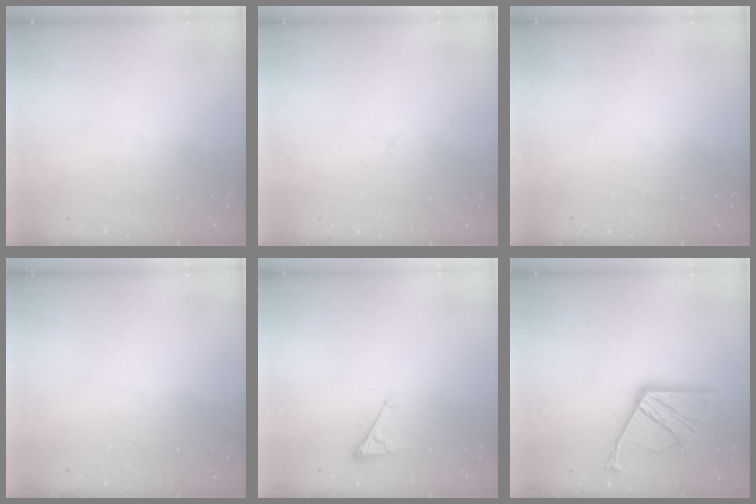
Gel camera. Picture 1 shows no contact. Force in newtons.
{"total": 2.8, "press": 2.8, "slide": 0.5}
{"total": 0.0}
{"total": 0.0}
{"total": 3.6, "press": 3.6, "slide": 0.5}
{"total": 14.5, "press": 14.5, "slide": 1.1}